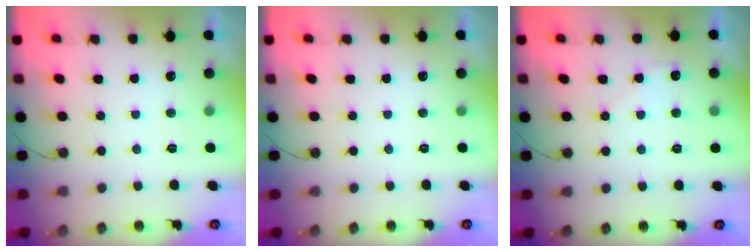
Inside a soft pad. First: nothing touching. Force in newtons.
{"total": 0.0}
{"total": 4.6, "press": 4.5, "slide": 0.8}